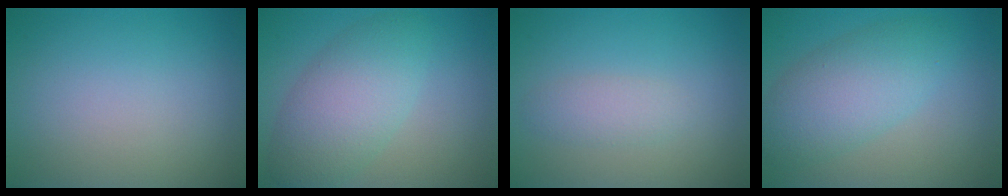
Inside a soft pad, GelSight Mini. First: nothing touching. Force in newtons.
{"total": 5.7, "press": 5.7, "slide": 0.0}
{"total": 1.6, "press": 1.6, "slide": 0.0}
{"total": 5.6, "press": 5.5, "slide": 0.1}